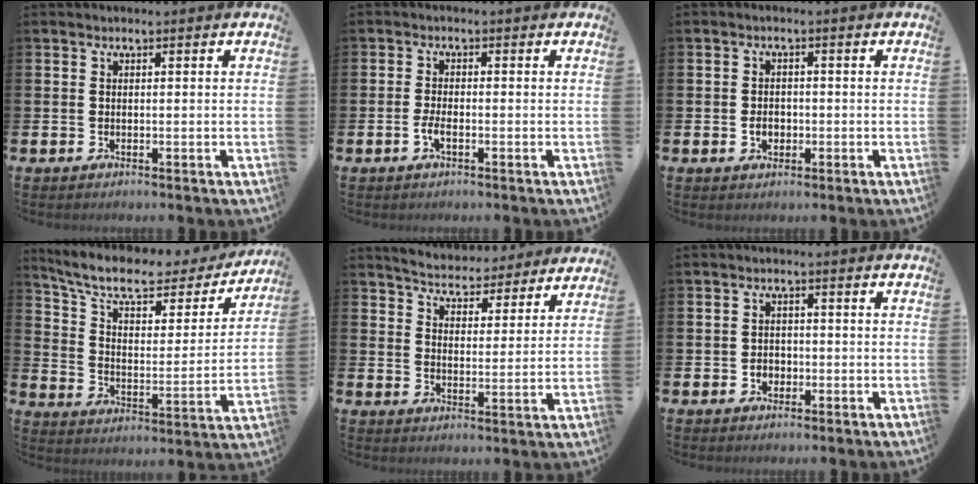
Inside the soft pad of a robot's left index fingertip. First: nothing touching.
{"total": 2.0, "force": [-0.8, 0.7, 1.7], "torque": [-0.034, 0.002, -0.015]}
{"total": 2.1, "force": [-0.4, 1.6, 1.3], "torque": [-0.013, 0.001, -0.013]}
{"total": 9.9, "force": [8.2, 3.1, 4.5], "torque": [-0.108, -0.052, 0.135]}
{"total": 5.2, "force": [5.1, 0.8, 0.0], "torque": [-0.019, -0.043, 0.086]}
{"total": 1.9, "force": [-0.5, 1.7, 0.7], "torque": [-0.003, 0.001, -0.017]}